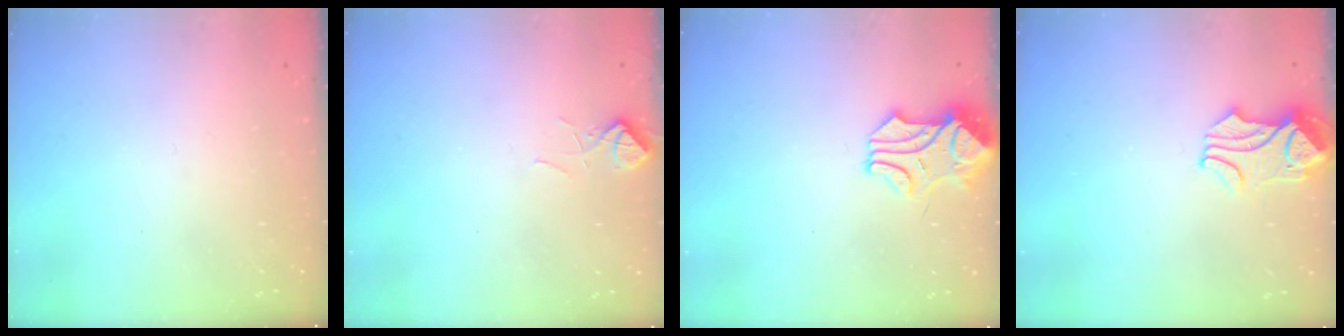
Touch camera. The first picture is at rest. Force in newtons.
{"total": 3.5, "press": 3.5, "slide": 0.4}
{"total": 1.1, "press": 0.5, "slide": 1.0}
{"total": 2.0, "press": 1.8, "slide": 1.0}